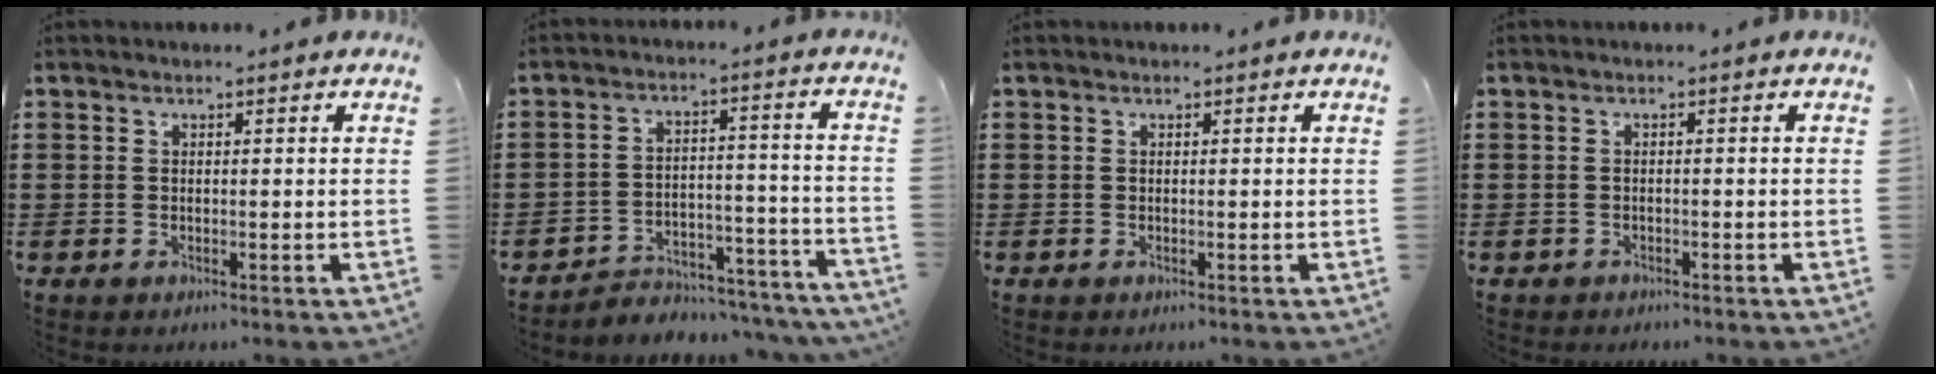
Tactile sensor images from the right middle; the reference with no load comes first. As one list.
[{"total": 4.6, "force": [-4.4, 1.0, 0.4], "torque": [-0.011, 0.012, -0.094]}, {"total": 0.0}, {"total": 0.7, "force": [-0.6, 0.3, -0.1], "torque": [-0.001, 0.002, -0.014]}]